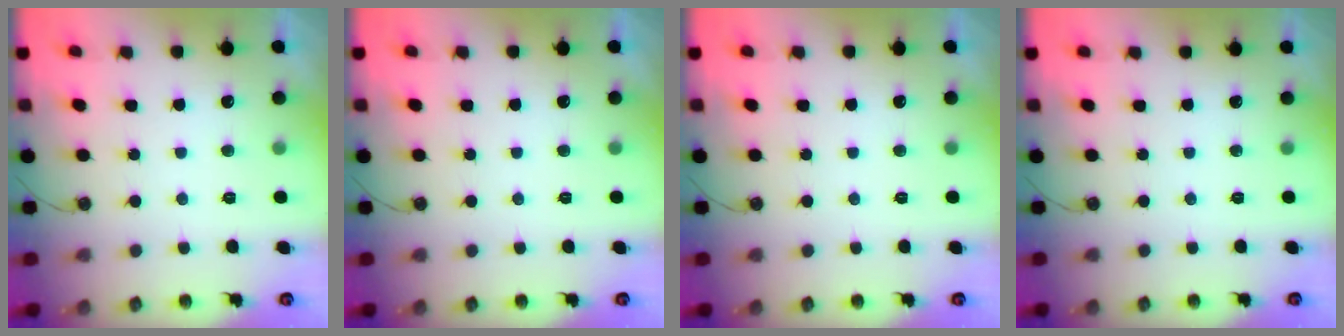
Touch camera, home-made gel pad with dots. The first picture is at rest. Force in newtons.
{"total": 0.0}
{"total": 0.0}
{"total": 0.0}